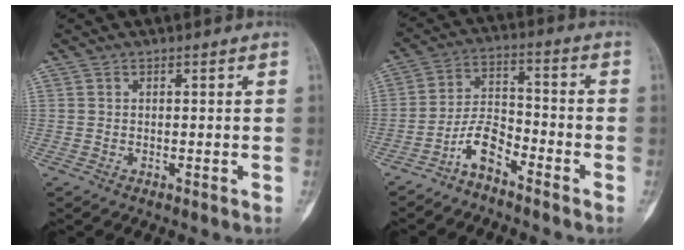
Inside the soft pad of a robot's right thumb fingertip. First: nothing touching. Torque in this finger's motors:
{"motor_torque": [-0.04, 0.25, 0.66, -0.47, 0.04]}